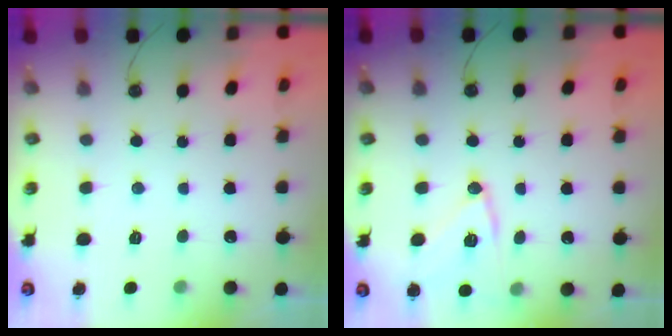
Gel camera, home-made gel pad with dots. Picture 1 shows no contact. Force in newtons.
{"total": 12.2, "press": 12.0, "slide": 2.3}